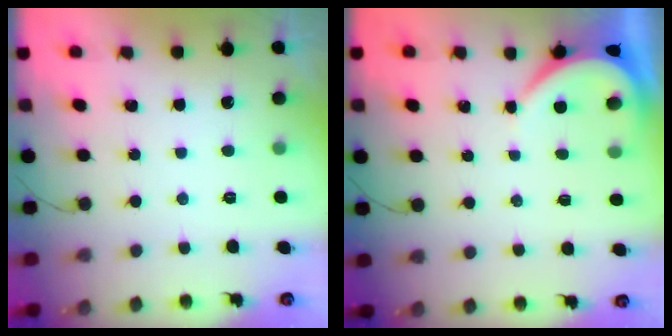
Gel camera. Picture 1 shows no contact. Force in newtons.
{"total": 3.9, "press": 3.9, "slide": 0.5}